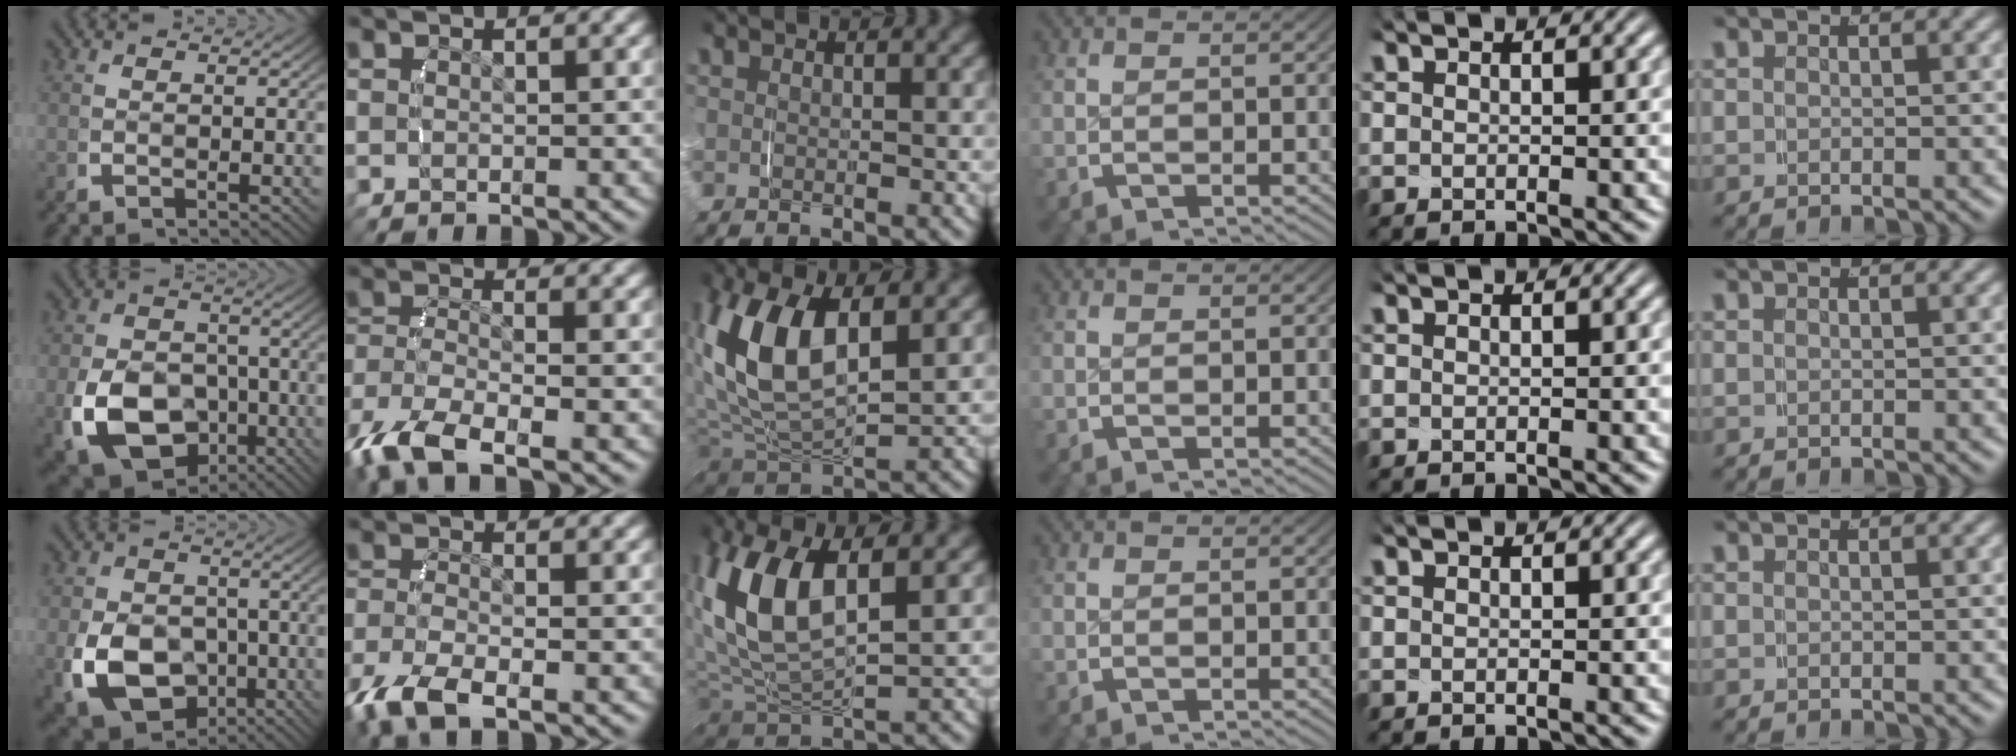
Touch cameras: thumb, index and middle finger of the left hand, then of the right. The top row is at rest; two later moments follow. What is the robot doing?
{"motion": "grasp_and_lifting", "object": "towel"}